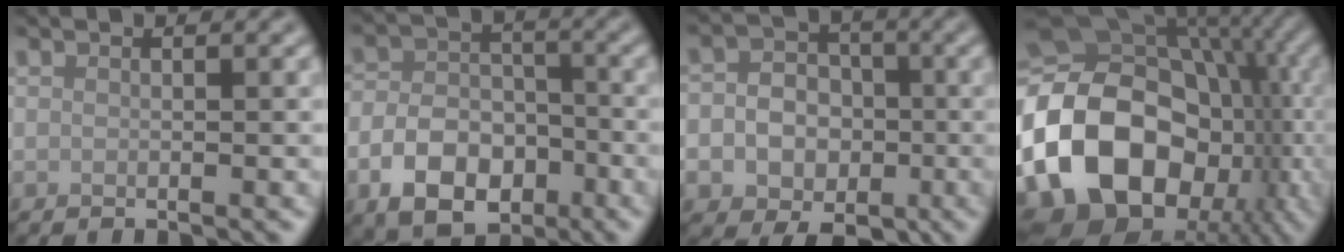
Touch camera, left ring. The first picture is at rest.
{"total": 6.9, "force": [-3.0, 4.7, 4.1], "torque": [-0.077, -0.009, -0.054]}
{"total": 7.9, "force": [-1.9, 6.9, 3.3], "torque": [-0.040, -0.003, -0.050]}
{"total": 19.8, "force": [-4.8, 15.0, 12.0], "torque": [-0.232, -0.011, -0.079]}